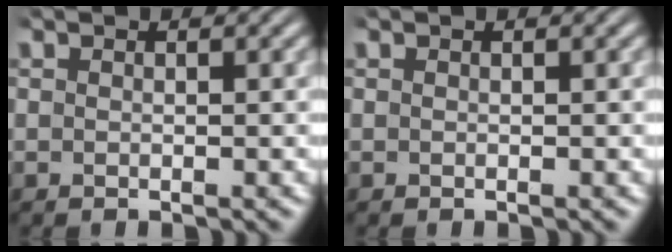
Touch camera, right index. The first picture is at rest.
{"total": 0.0}